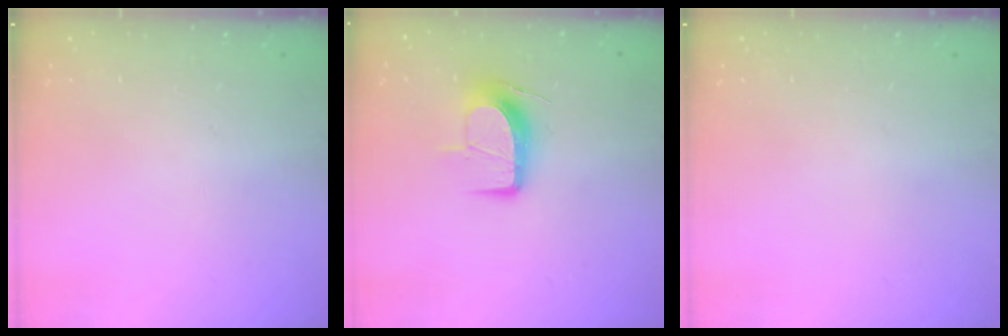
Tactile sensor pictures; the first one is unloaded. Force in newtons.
{"total": 11.1, "press": 11.1, "slide": 0.5}
{"total": 0.0}